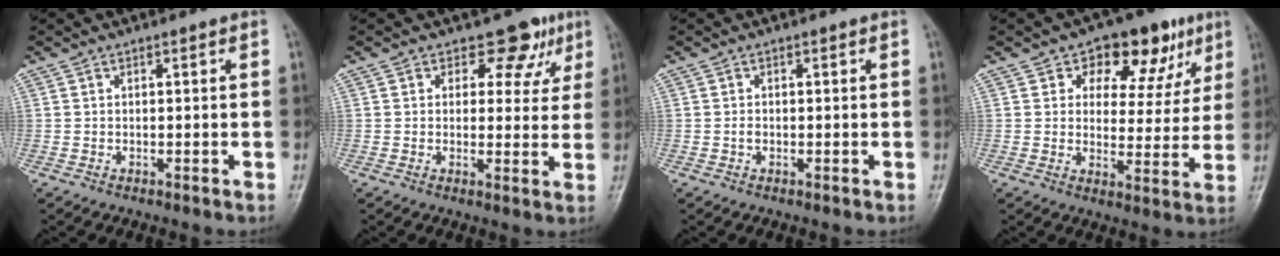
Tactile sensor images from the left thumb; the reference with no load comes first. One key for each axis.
{"total": 6.2, "fx": 3.8, "fy": 4.3, "fz": 2.3, "tx": 0.012, "ty": -0.014, "tz": 0.041}
{"total": 0.8, "fx": -0.2, "fy": 0.6, "fz": 0.5, "tx": -0.008, "ty": 0.001, "tz": -0.004}
{"total": 13.4, "fx": 7.2, "fy": 8.5, "fz": 7.5, "tx": -0.036, "ty": -0.018, "tz": 0.097}